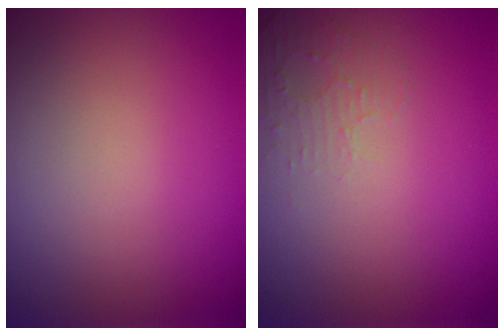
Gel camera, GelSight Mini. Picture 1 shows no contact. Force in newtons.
{"total": 1.6, "press": 1.6, "slide": 0.4}